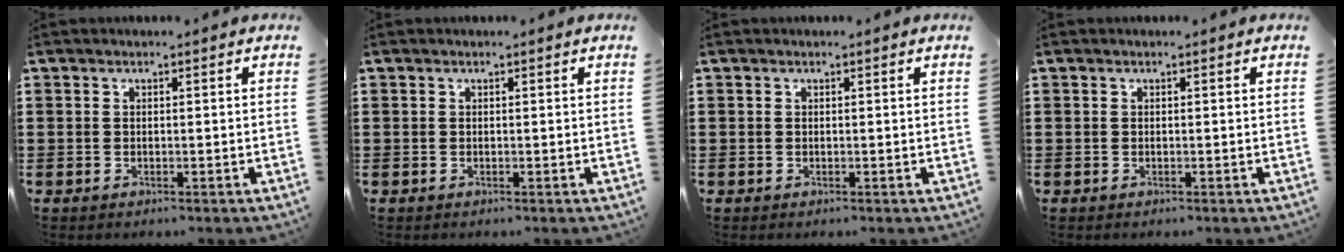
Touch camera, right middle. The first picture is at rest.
{"total": 0.0}
{"total": 0.0}
{"total": 0.0}